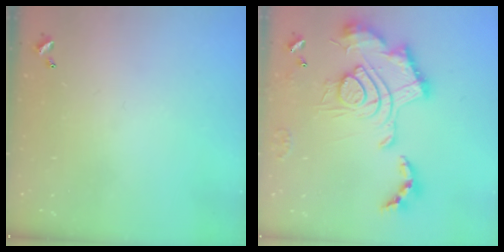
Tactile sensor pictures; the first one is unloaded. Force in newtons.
{"total": 2.5, "press": 1.9, "slide": 1.7}